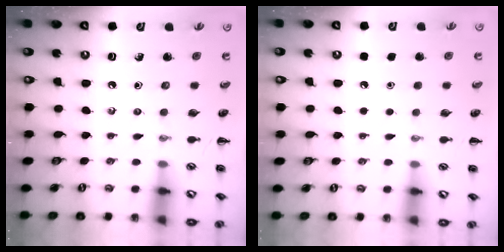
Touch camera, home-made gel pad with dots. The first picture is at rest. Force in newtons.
{"total": 1.8, "press": 1.8, "slide": 0.1}